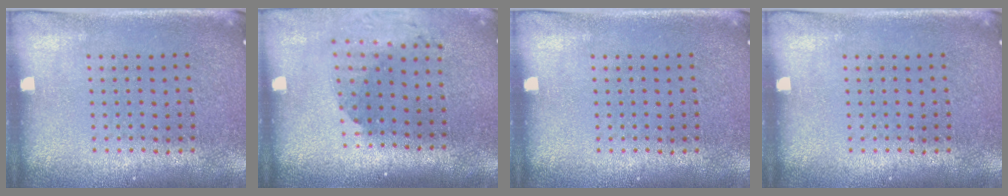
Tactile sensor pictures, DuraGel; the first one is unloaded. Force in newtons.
{"total": 1.7, "press": 1.3, "slide": 1.1}
{"total": 0.0}
{"total": 0.0}